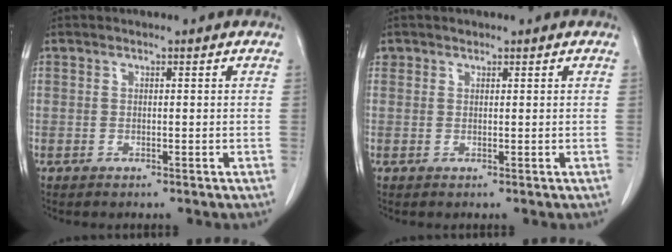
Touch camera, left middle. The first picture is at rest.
{"total": 0.9, "force": [0.6, 0.7, 0.0], "torque": [0.005, 0.005, 0.008]}